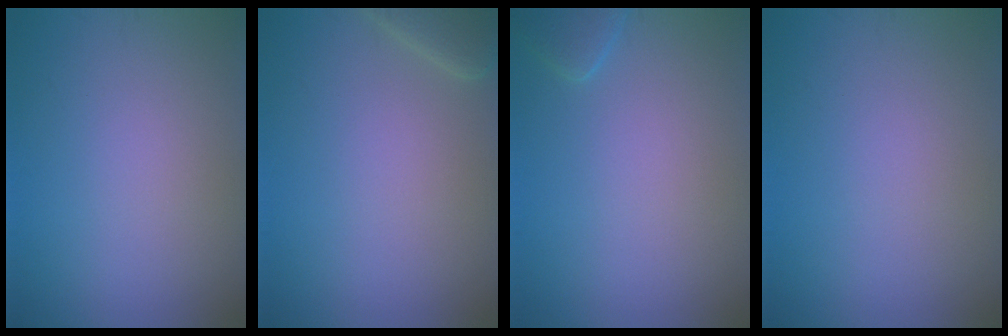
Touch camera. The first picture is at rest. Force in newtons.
{"total": 1.9, "press": 1.9, "slide": 0.3}
{"total": 1.3, "press": 1.3, "slide": 0.1}
{"total": 0.0}